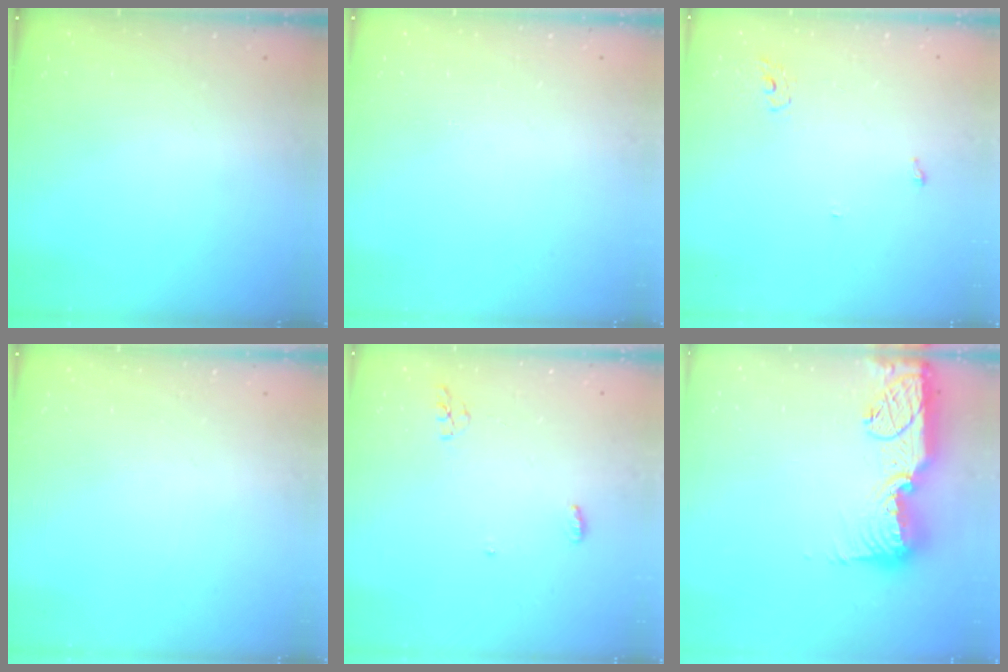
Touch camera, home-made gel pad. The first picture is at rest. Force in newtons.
{"total": 0.0}
{"total": 3.4, "press": 3.3, "slide": 0.3}
{"total": 0.0}
{"total": 4.2, "press": 4.1, "slide": 0.9}
{"total": 17.3, "press": 17.2, "slide": 1.5}